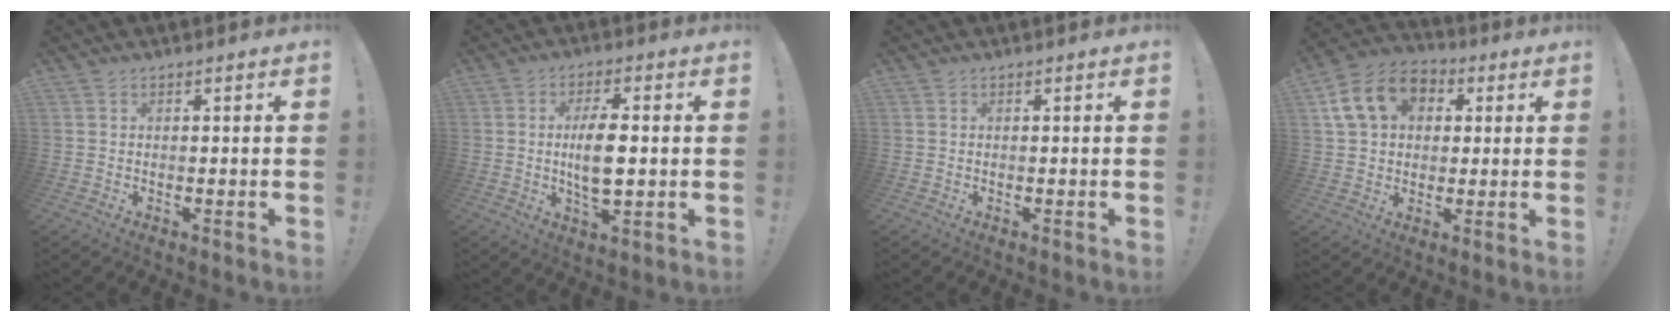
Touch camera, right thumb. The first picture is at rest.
{"total": 9.5, "force": [0.1, 3.6, 8.8], "torque": [-0.152, -0.007, -0.004]}
{"total": 0.0}
{"total": 14.9, "force": [5.0, 11.4, 8.1], "torque": [-0.126, 0.002, 0.104]}